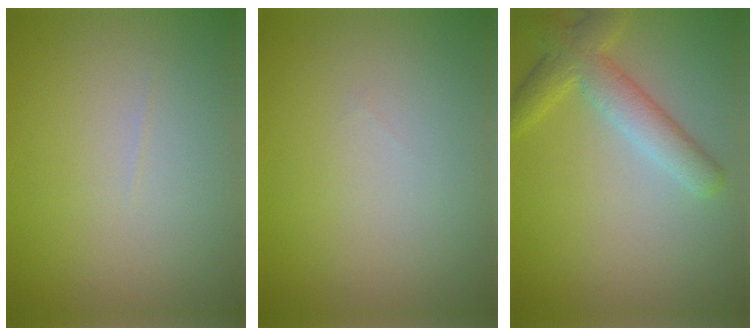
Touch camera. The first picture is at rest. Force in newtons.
{"total": 0.0}
{"total": 4.1, "press": 4.1, "slide": 0.2}